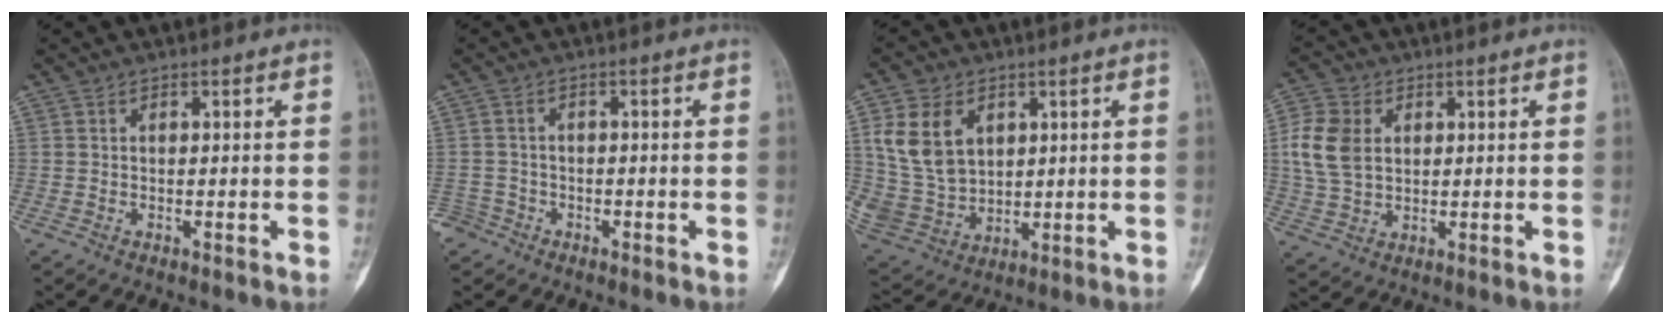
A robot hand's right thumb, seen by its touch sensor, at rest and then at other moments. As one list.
[{"total": 3.0, "force": [-1.8, 2.3, -0.2], "torque": [0.017, 0.015, -0.038]}, {"total": 13.3, "force": [4.3, 9.8, 7.9], "torque": [-0.129, -0.014, 0.101]}, {"total": 9.4, "force": [1.8, 6.8, 6.2], "torque": [-0.124, 0.003, 0.036]}]